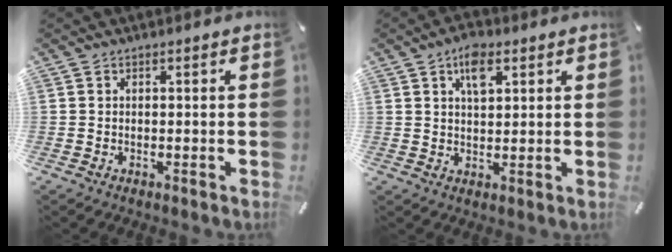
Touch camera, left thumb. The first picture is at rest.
{"total": 6.4, "force": [3.2, 3.3, 4.4], "torque": [-0.065, -0.006, 0.052]}